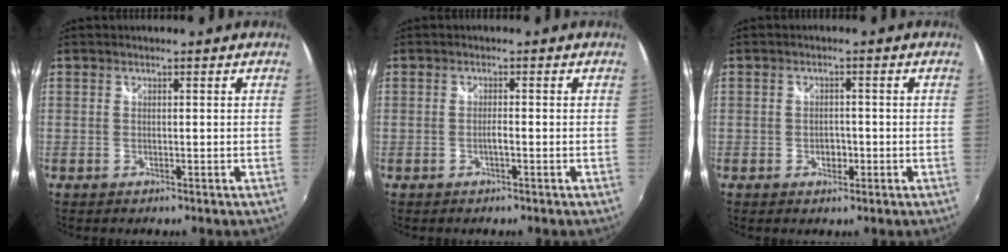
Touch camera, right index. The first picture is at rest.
{"total": 1.0, "force": [-0.5, 0.1, 0.9], "torque": [-0.017, 0.000, -0.010]}
{"total": 2.4, "force": [-0.8, 1.9, 1.2], "torque": [-0.019, 0.000, -0.013]}